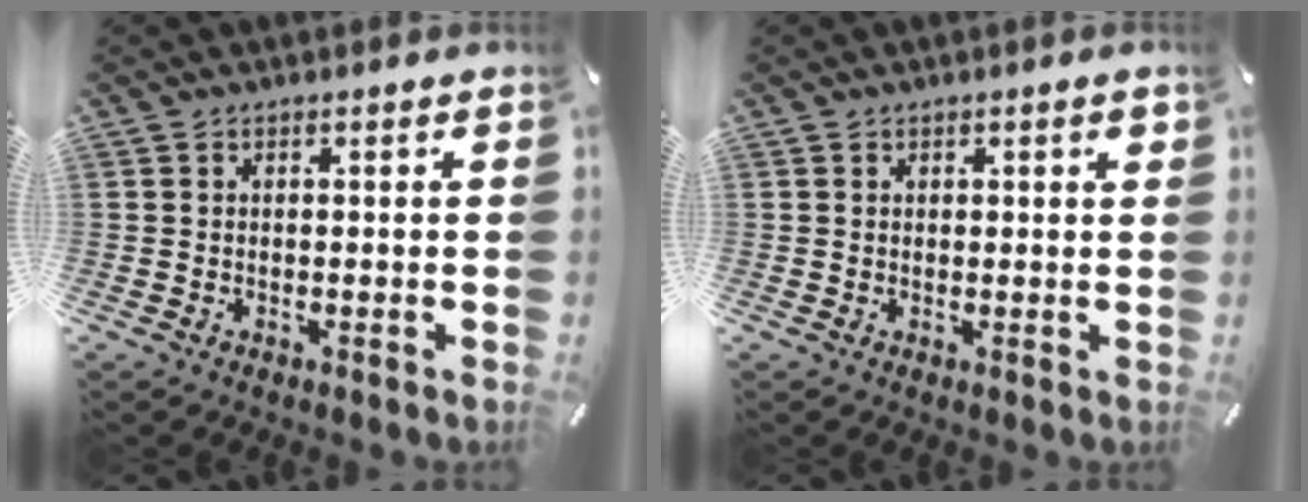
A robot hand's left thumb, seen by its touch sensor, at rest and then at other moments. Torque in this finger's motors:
{"motor_torque": [0.02, -0.41, 0.28, -0.21, 0.00]}